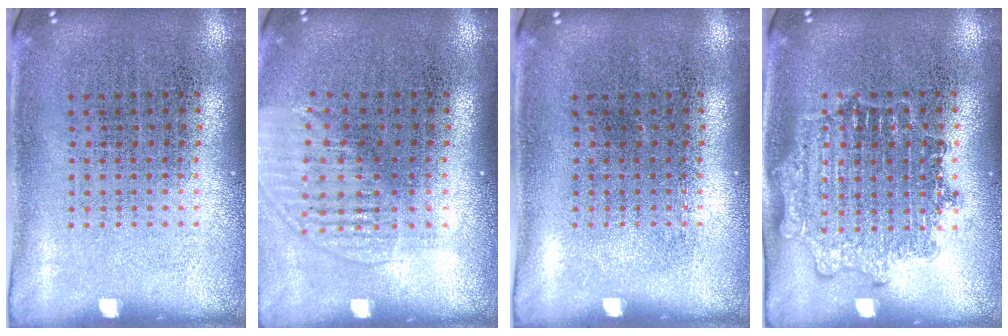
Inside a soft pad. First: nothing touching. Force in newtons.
{"total": 1.4, "press": 1.2, "slide": 0.6}
{"total": 0.0}
{"total": 1.4, "press": 1.4, "slide": 0.1}